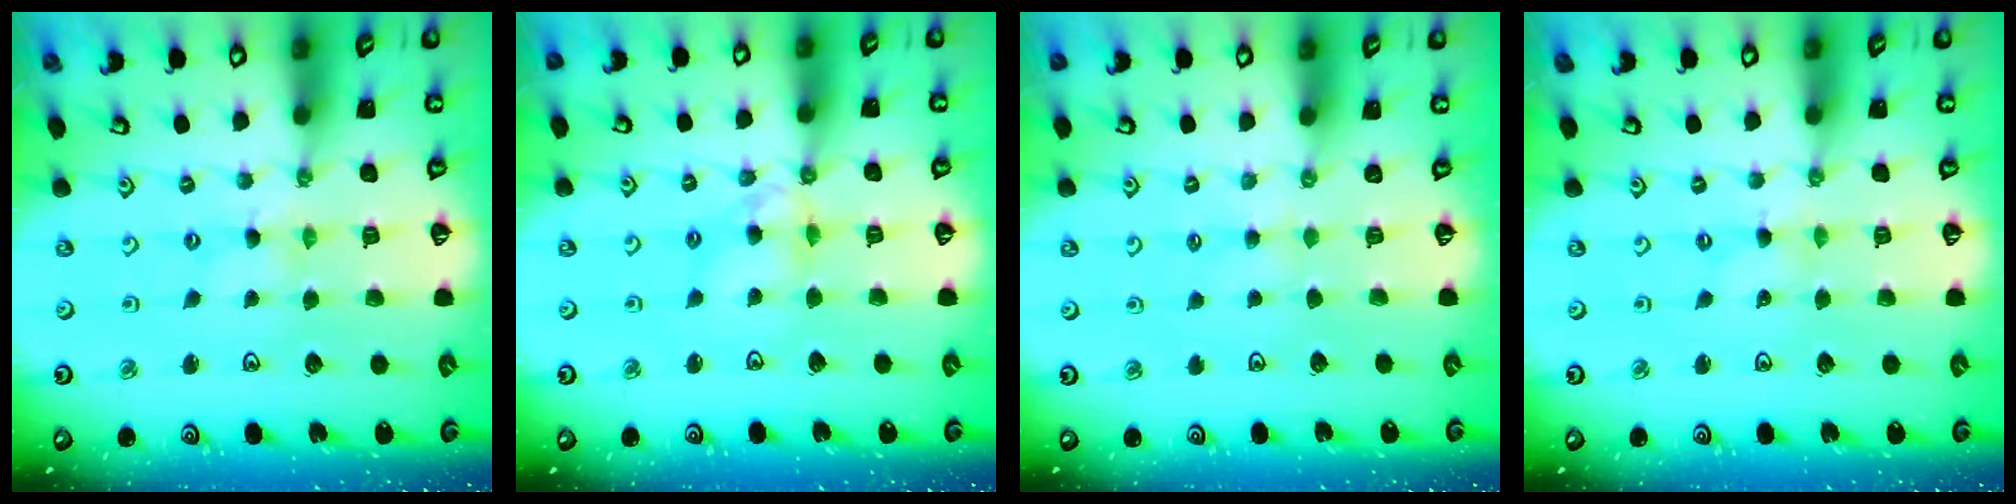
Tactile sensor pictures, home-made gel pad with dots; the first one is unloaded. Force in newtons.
{"total": 8.6, "press": 8.6, "slide": 0.6}
{"total": 1.9, "press": 1.9, "slide": 0.3}
{"total": 0.0}